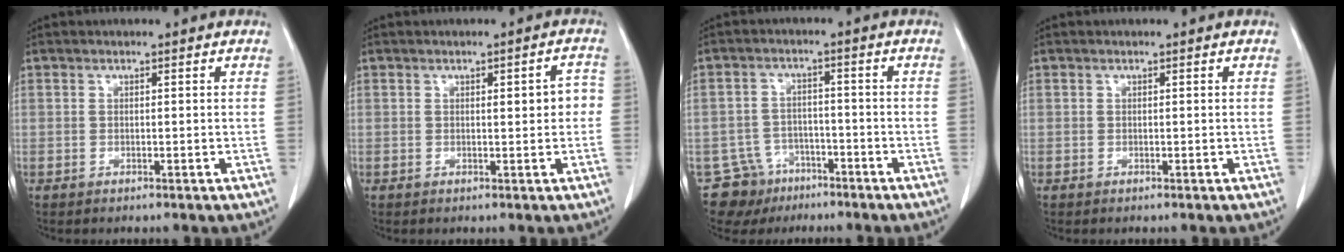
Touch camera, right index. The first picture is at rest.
{"total": 3.3, "force": [0.3, 1.1, 3.1], "torque": [-0.035, 0.013, 0.004]}
{"total": 7.0, "force": [-4.5, 5.3, -0.1], "torque": [0.005, 0.016, -0.071]}
{"total": 0.0}